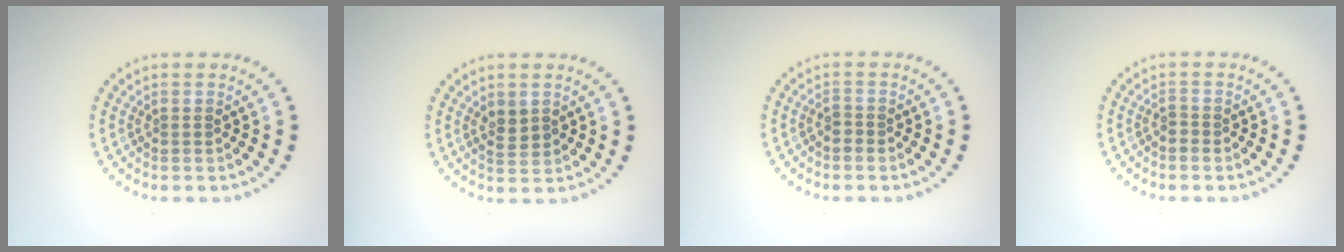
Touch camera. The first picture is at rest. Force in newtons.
{"total": 1.7, "press": 1.6, "slide": 0.5}
{"total": 0.8, "press": 0.5, "slide": 0.6}
{"total": 0.7, "press": 0.4, "slide": 0.6}